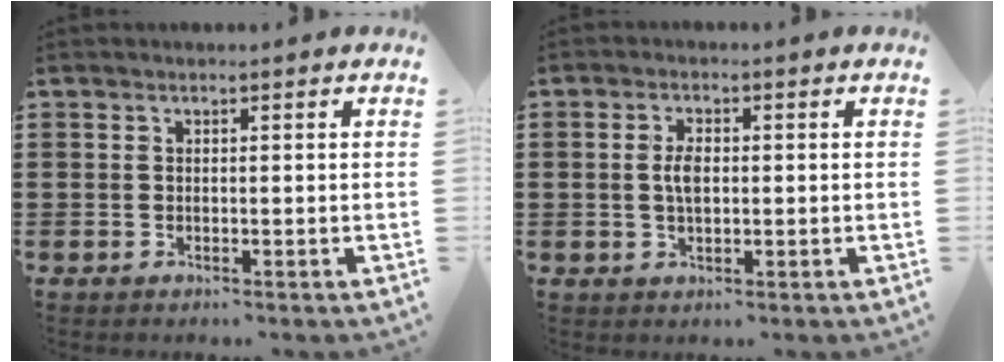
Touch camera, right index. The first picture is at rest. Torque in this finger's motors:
{"motor_torque": [0.35, 0.32, 0.39, 0.11]}